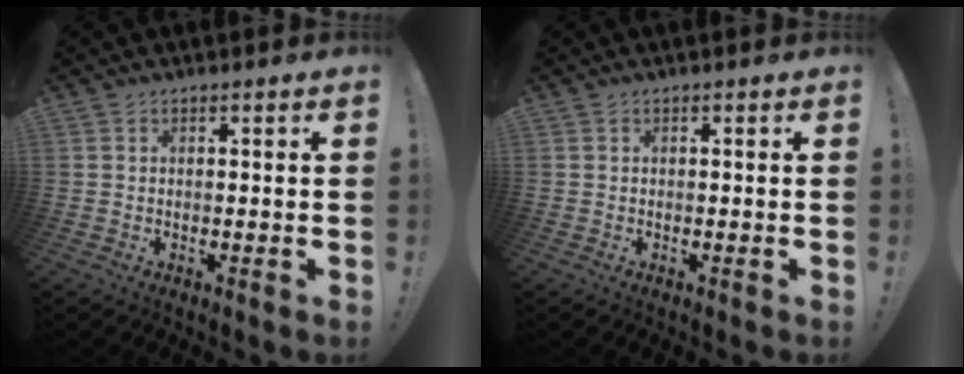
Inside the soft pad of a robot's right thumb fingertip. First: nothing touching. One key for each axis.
{"total": 0.0}